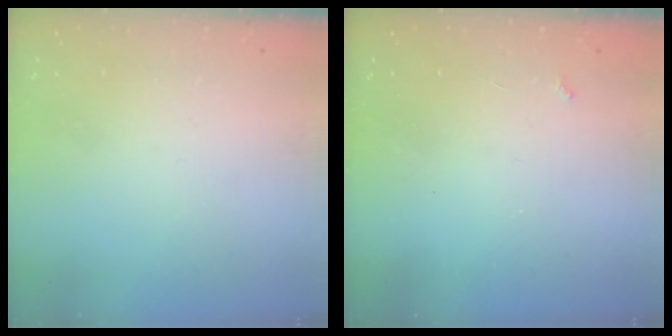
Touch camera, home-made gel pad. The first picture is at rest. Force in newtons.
{"total": 2.2, "press": 2.1, "slide": 0.4}